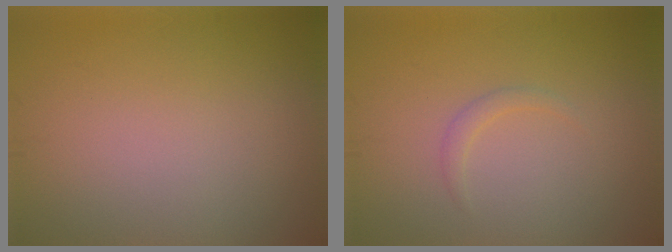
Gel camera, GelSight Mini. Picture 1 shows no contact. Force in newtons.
{"total": 0.9, "press": 0.9, "slide": 0.1}